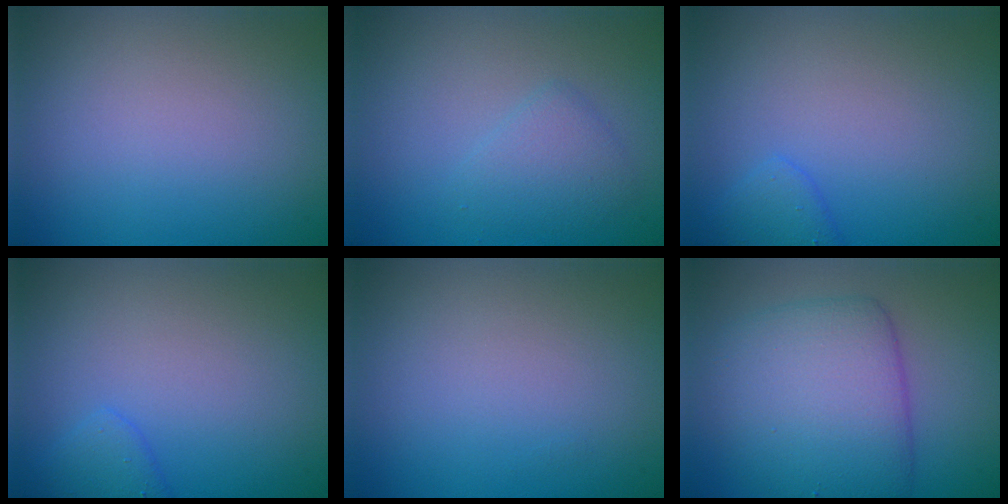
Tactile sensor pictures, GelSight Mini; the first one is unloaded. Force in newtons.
{"total": 2.0, "press": 2.0, "slide": 0.1}
{"total": 1.9, "press": 1.9, "slide": 0.1}
{"total": 1.9, "press": 1.9, "slide": 0.1}
{"total": 0.0}
{"total": 6.8, "press": 6.8, "slide": 0.2}